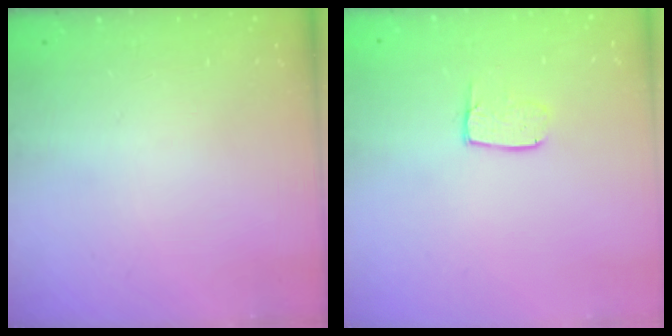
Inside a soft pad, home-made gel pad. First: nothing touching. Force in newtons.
{"total": 6.7, "press": 6.7, "slide": 0.5}